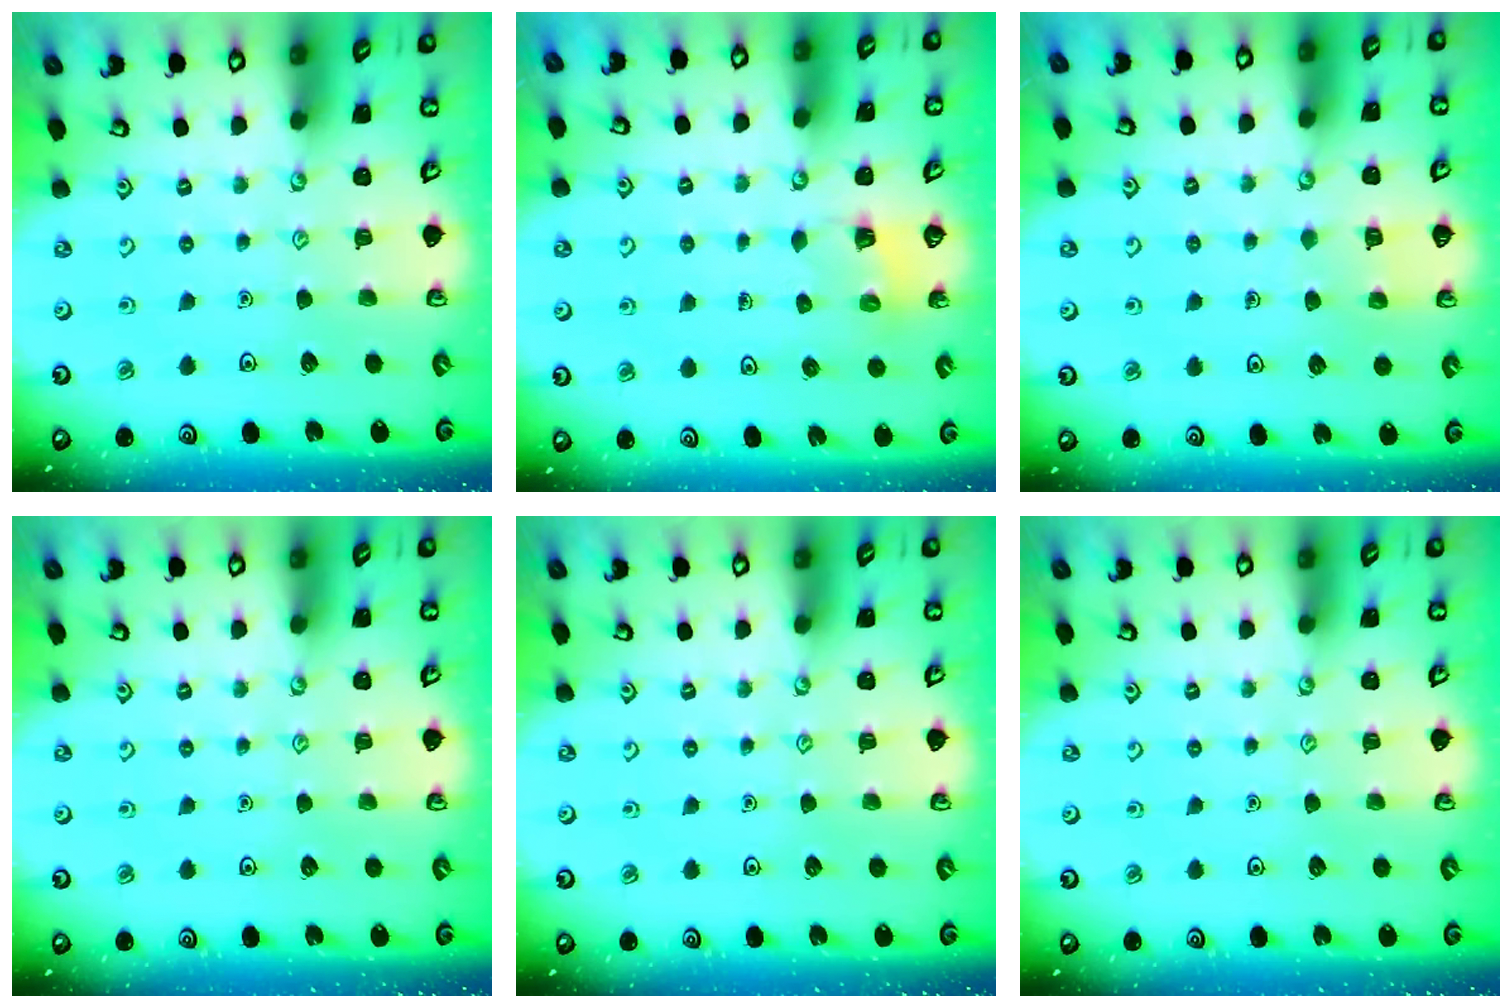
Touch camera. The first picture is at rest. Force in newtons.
{"total": 2.6, "press": 2.6, "slide": 0.3}
{"total": 4.0, "press": 4.0, "slide": 0.2}
{"total": 0.0}
{"total": 0.0}
{"total": 0.0}